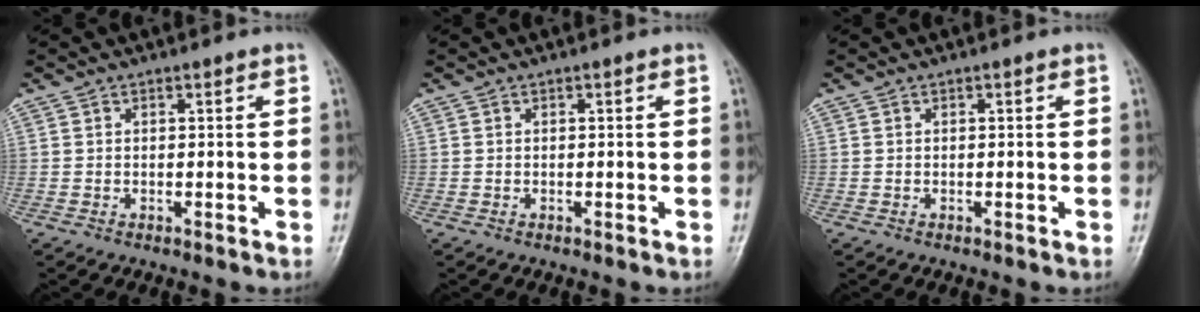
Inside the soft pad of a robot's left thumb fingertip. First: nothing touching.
{"total": 0.0}
{"total": 0.0}